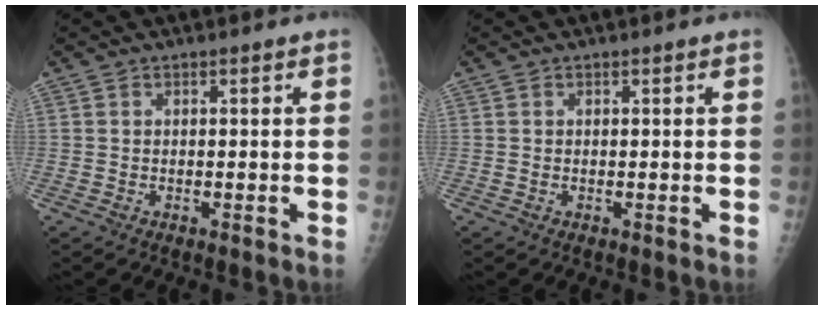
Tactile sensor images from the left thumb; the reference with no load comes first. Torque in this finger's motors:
{"motor_torque": [0.35, -0.26, 0.12, 0.03, -0.01]}